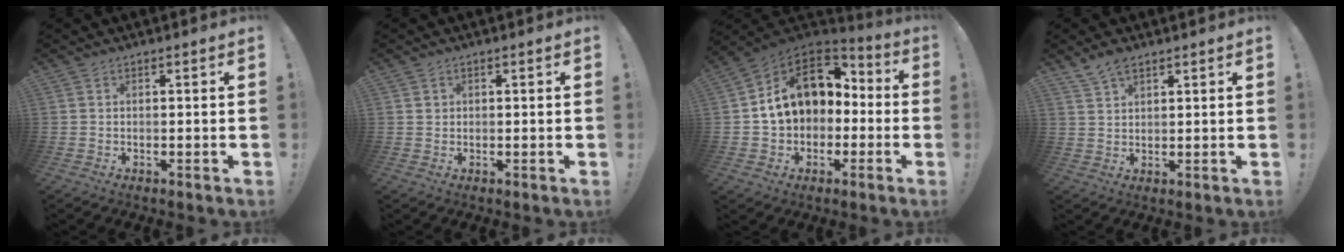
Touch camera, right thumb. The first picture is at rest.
{"total": 1.1, "force": [0.6, 0.9, -0.1], "torque": [0.010, 0.000, 0.009]}
{"total": 14.7, "force": [4.2, 11.3, 8.5], "torque": [-0.127, -0.005, 0.085]}
{"total": 4.8, "force": [3.8, 1.9, 2.3], "torque": [-0.043, -0.018, 0.072]}